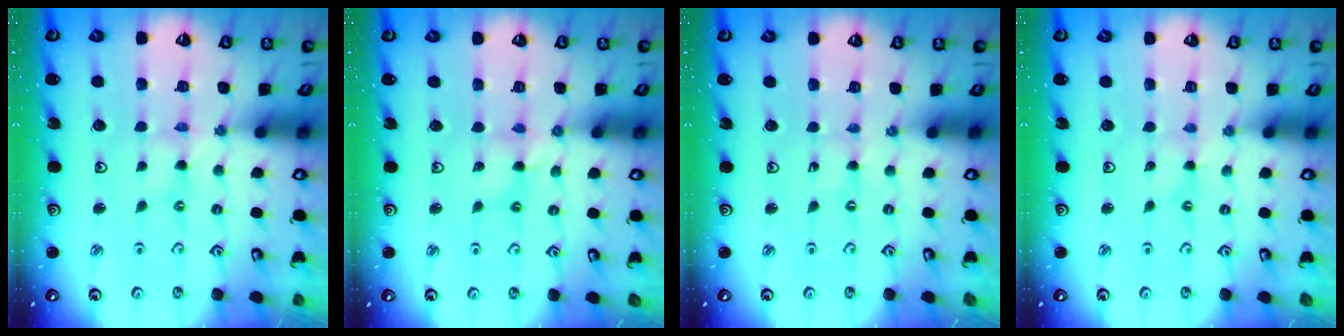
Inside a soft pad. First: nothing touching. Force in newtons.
{"total": 2.7, "press": 2.7, "slide": 0.2}
{"total": 0.6, "press": 0.6, "slide": 0.1}
{"total": 0.0}